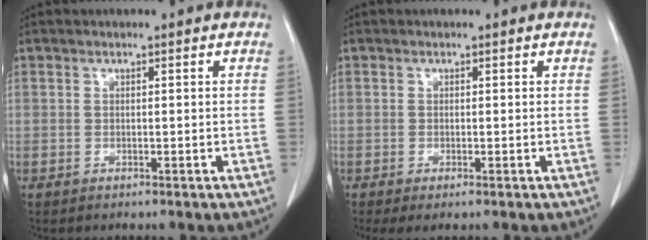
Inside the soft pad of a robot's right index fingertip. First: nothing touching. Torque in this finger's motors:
{"motor_torque": [0.16, -0.19, 0.09, 0.03]}